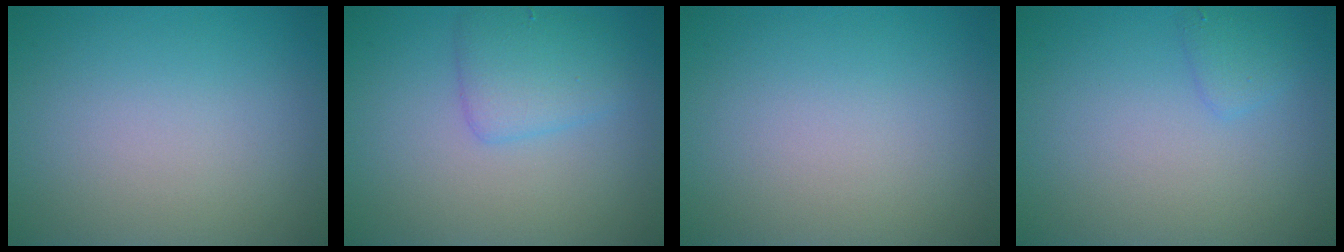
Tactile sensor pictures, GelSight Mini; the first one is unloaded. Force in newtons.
{"total": 2.9, "press": 2.9, "slide": 0.0}
{"total": 0.0}
{"total": 1.2, "press": 1.2, "slide": 0.1}